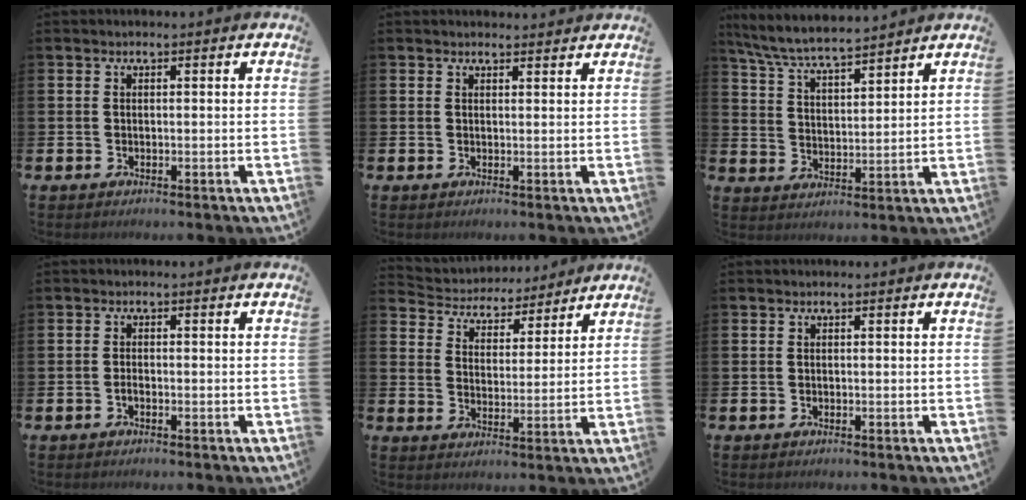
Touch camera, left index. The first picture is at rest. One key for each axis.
{"total": 1.3, "fx": 1.2, "fy": 0.3, "fz": 0.1, "tx": 0.007, "ty": -0.003, "tz": 0.021}
{"total": 6.7, "fx": 6.4, "fy": 0.4, "fz": 1.9, "tx": -0.065, "ty": -0.035, "tz": 0.115}
{"total": 0.7, "fx": -0.5, "fy": 0.2, "fz": 0.5, "tx": -0.012, "ty": -0.004, "tz": -0.008}
{"total": 4.6, "fx": 4.3, "fy": 1.6, "fz": -0.3, "tx": -0.027, "ty": -0.035, "tz": 0.072}
{"total": 0.0}